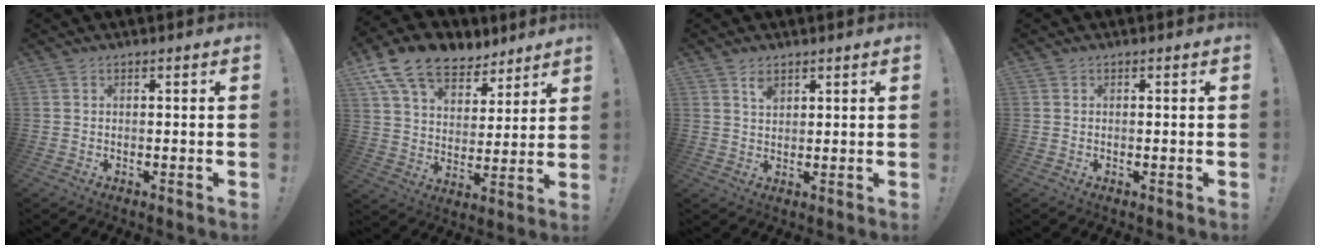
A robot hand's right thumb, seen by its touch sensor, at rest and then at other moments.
{"total": 15.3, "force": [10.4, 9.1, 6.7], "torque": [-0.120, -0.063, 0.196]}
{"total": 3.2, "force": [2.1, 1.7, 1.6], "torque": [-0.008, -0.018, 0.034]}
{"total": 0.0}